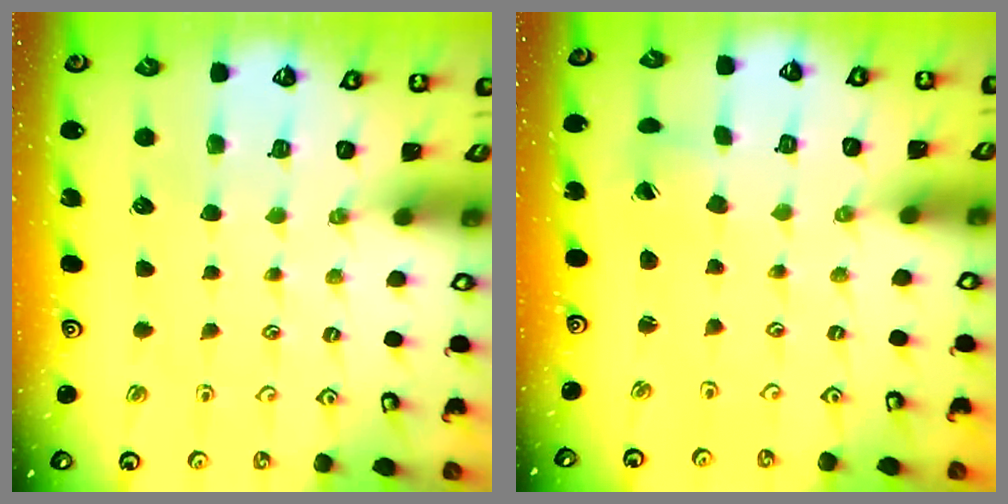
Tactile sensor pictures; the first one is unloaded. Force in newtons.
{"total": 0.8, "press": 0.8, "slide": 0.0}